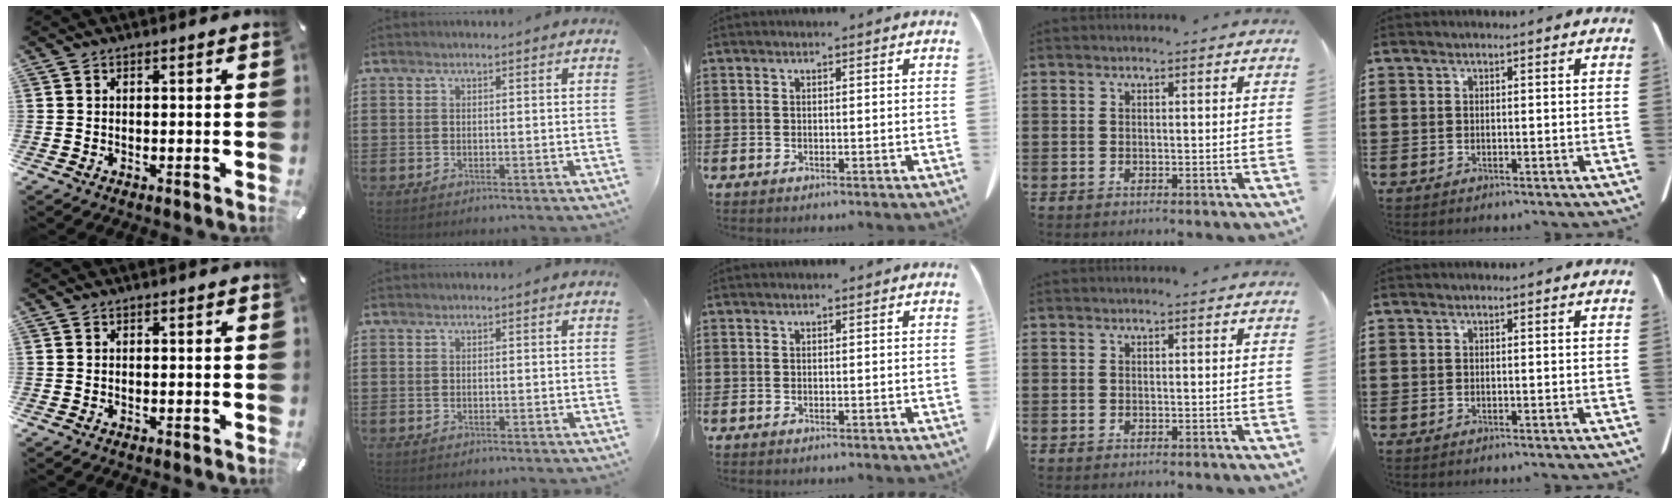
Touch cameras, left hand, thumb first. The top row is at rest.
{}